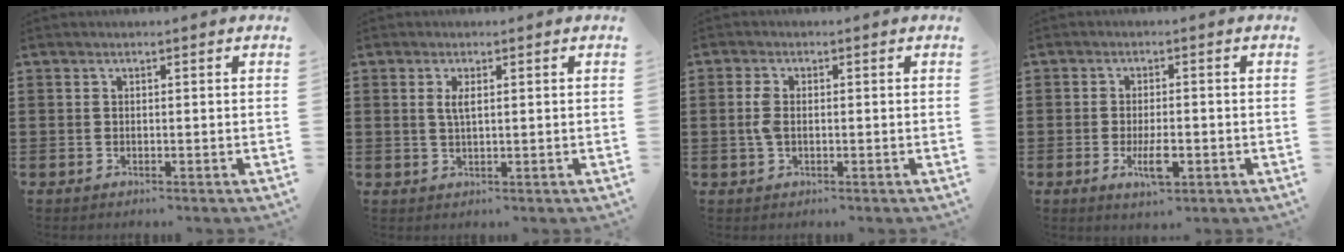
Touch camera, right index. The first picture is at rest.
{"total": 1.9, "force": [0.5, 0.5, 1.8], "torque": [-0.036, 0.003, 0.008]}
{"total": 3.0, "force": [-0.1, 1.6, 2.5], "torque": [-0.066, -0.001, -0.007]}
{"total": 5.2, "force": [-1.8, 1.7, 4.5], "torque": [-0.095, -0.005, -0.034]}